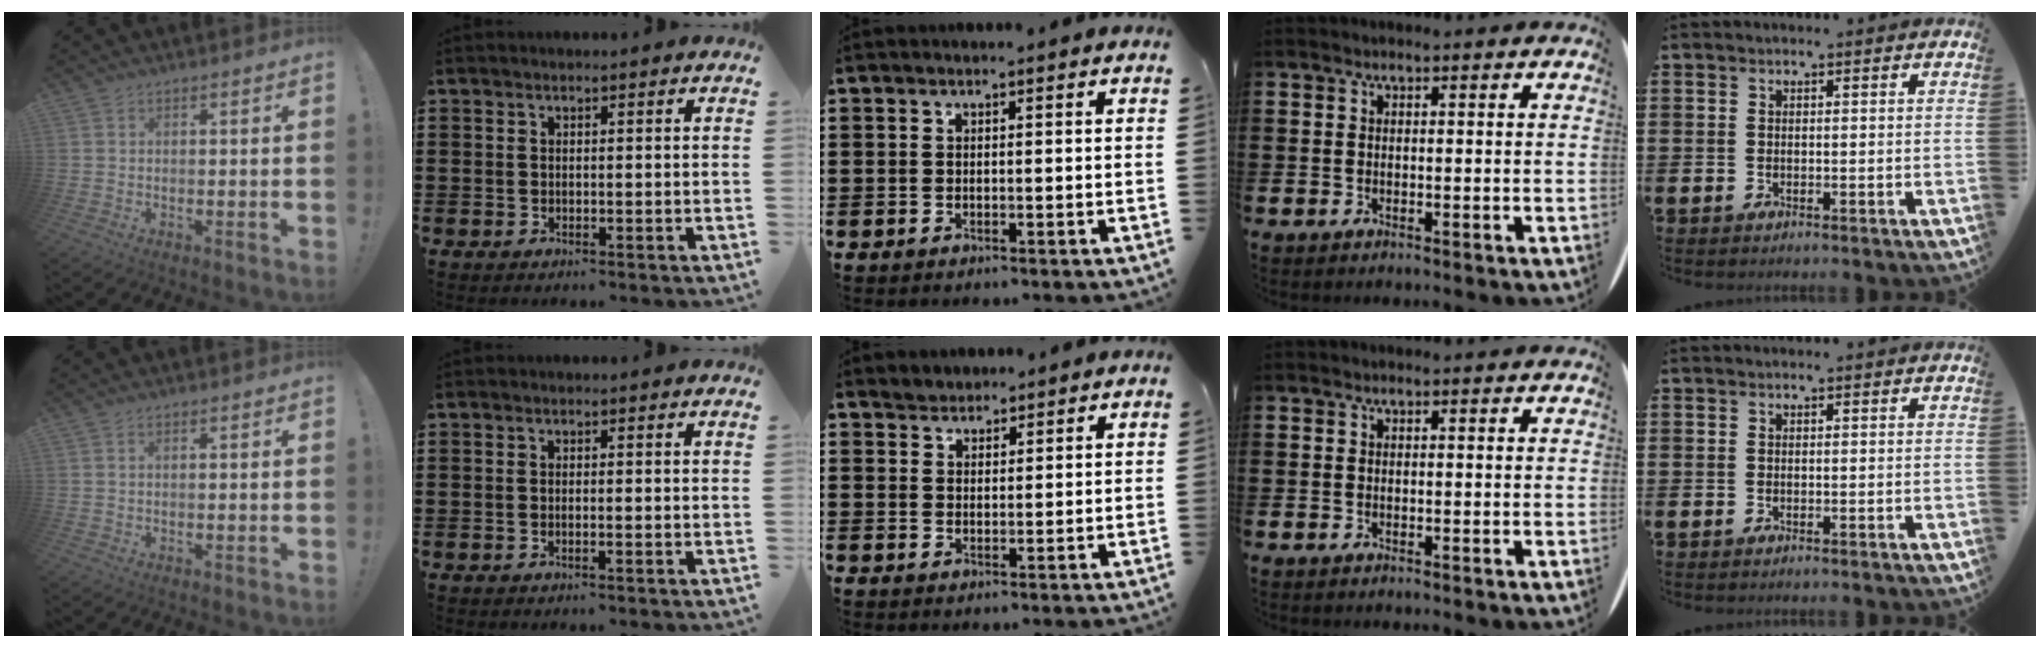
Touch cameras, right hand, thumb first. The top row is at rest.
{"thumb": {"total": 0.8, "force": [0.2, 0.3, 0.7], "torque": [-0.009, 0.000, 0.002]}, "index": {"total": 0.8, "force": [-0.4, -0.1, 0.7], "torque": [-0.011, -0.004, -0.008]}, "middle": {"total": 1.8, "force": [1.7, 0.6, -0.5], "torque": [0.003, 0.006, 0.034]}}